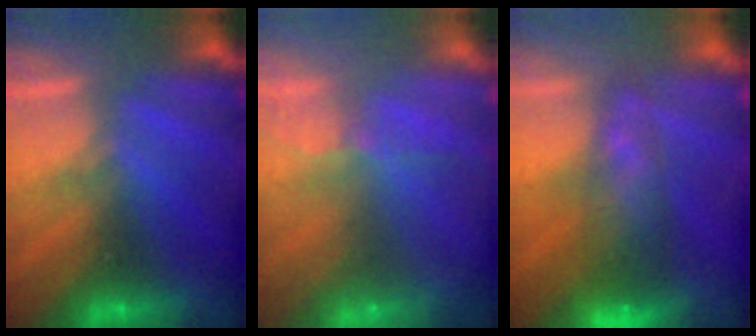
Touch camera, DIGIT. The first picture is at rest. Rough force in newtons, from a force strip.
{"total": 8.0}
{"total": 7.6}